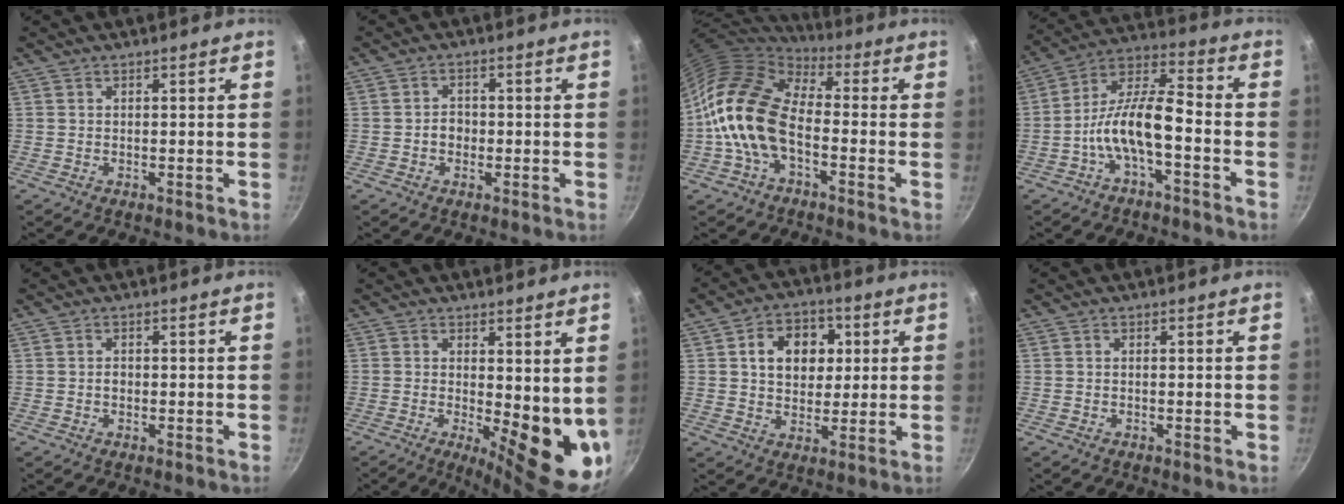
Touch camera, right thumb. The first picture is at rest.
{"total": 2.7, "force": [-0.7, 2.2, 1.4], "torque": [-0.005, 0.011, -0.012]}
{"total": 14.9, "force": [-3.1, 8.9, 11.6], "torque": [-0.184, 0.034, -0.075]}
{"total": 11.8, "force": [-4.2, 4.2, 10.2], "torque": [-0.191, 0.047, -0.087]}
{"total": 1.0, "force": [-0.2, 0.8, 0.6], "torque": [-0.009, 0.005, -0.004]}
{"total": 13.5, "force": [0.2, 5.1, 12.5], "torque": [-0.137, -0.032, 0.013]}
{"total": 11.2, "force": [2.6, 8.6, 6.6], "torque": [-0.065, 0.005, 0.035]}
{"total": 0.0}